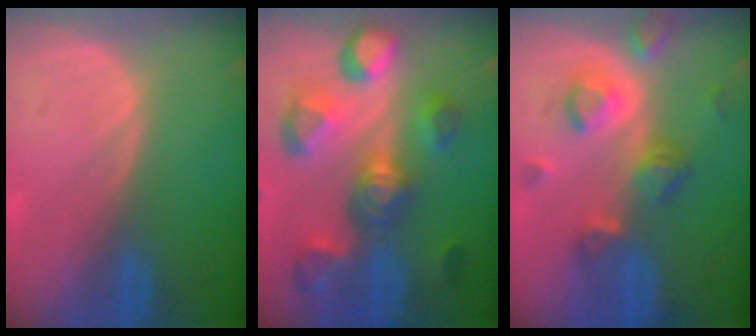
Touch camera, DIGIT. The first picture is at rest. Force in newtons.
{"total": 11.0, "press": 9.9, "slide": 4.9}
{"total": 8.0, "press": 7.1, "slide": 3.7}